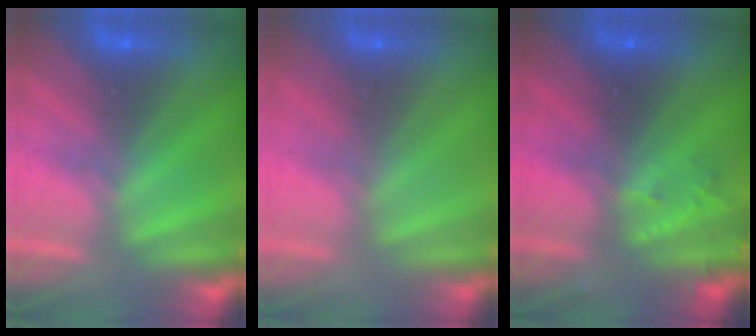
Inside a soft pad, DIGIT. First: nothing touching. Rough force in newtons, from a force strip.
{"total": 3.4}
{"total": 2.8}